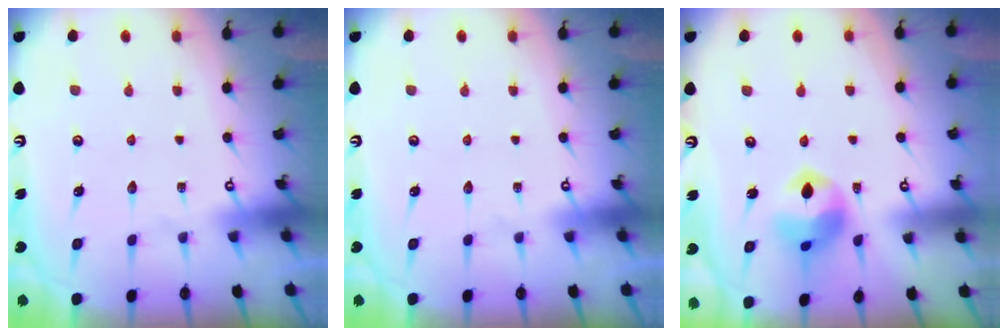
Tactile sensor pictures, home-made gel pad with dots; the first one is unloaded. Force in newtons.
{"total": 0.0}
{"total": 11.2, "press": 11.1, "slide": 1.4}